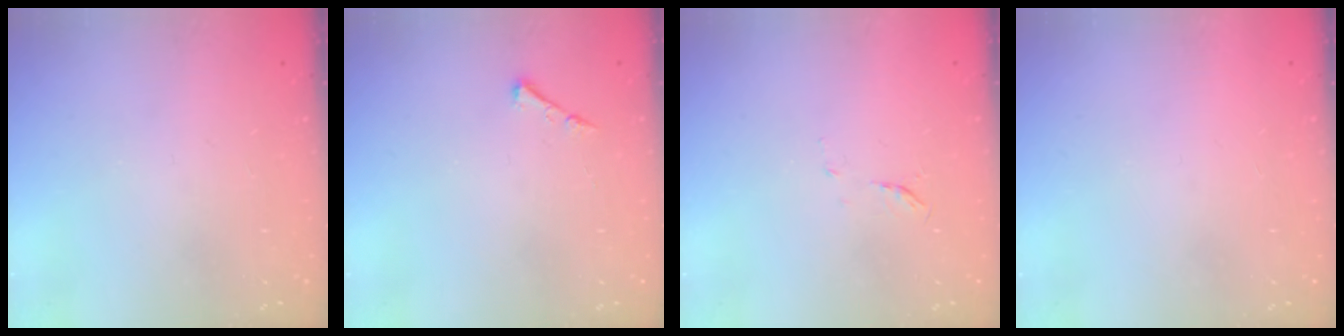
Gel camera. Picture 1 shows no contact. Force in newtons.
{"total": 3.7, "press": 3.6, "slide": 0.5}
{"total": 4.3, "press": 4.1, "slide": 1.3}
{"total": 1.6, "press": 1.6, "slide": 0.1}